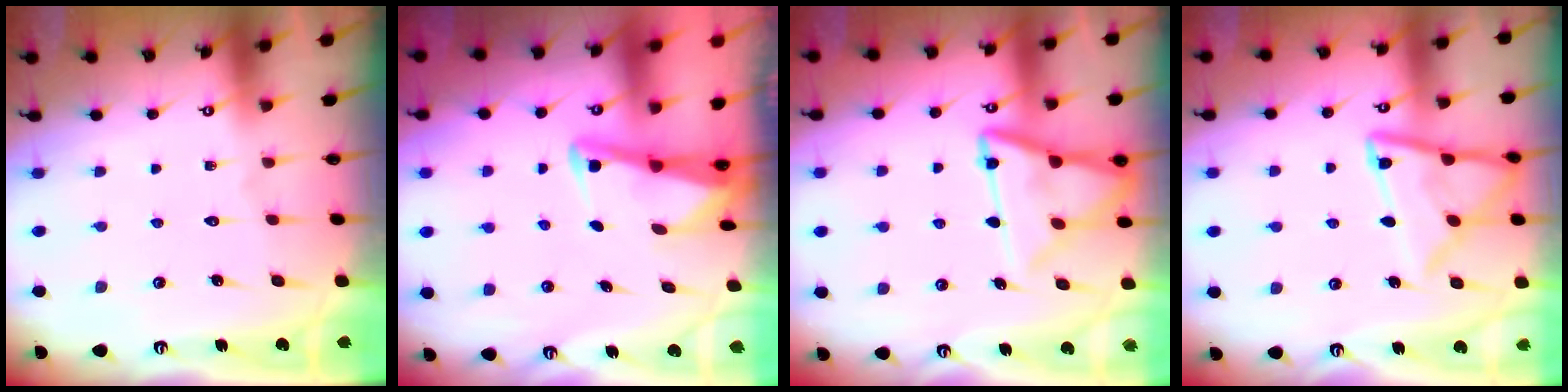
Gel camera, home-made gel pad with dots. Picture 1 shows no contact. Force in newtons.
{"total": 3.0, "press": 2.9, "slide": 0.4}
{"total": 14.6, "press": 14.5, "slide": 1.5}
{"total": 13.9, "press": 13.9, "slide": 1.4}